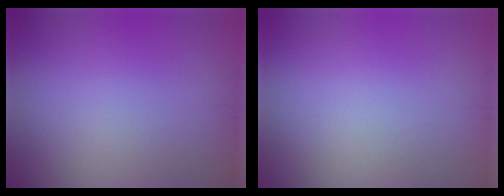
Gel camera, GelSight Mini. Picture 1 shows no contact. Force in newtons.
{"total": 0.0}